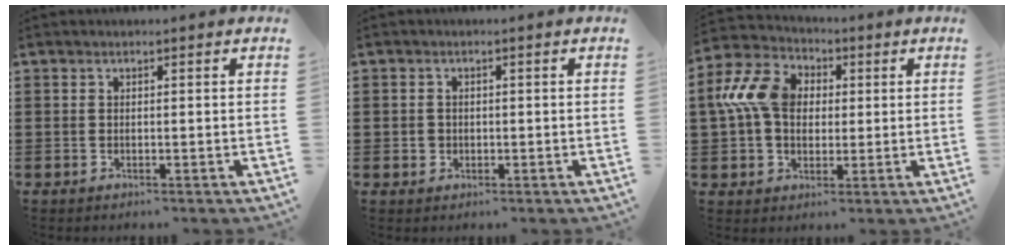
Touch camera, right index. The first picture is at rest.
{"total": 1.6, "force": [-0.2, 1.5, 0.4], "torque": [-0.011, 0.005, -0.007]}
{"total": 9.4, "force": [1.4, 7.1, 6.0], "torque": [-0.167, 0.010, 0.020]}